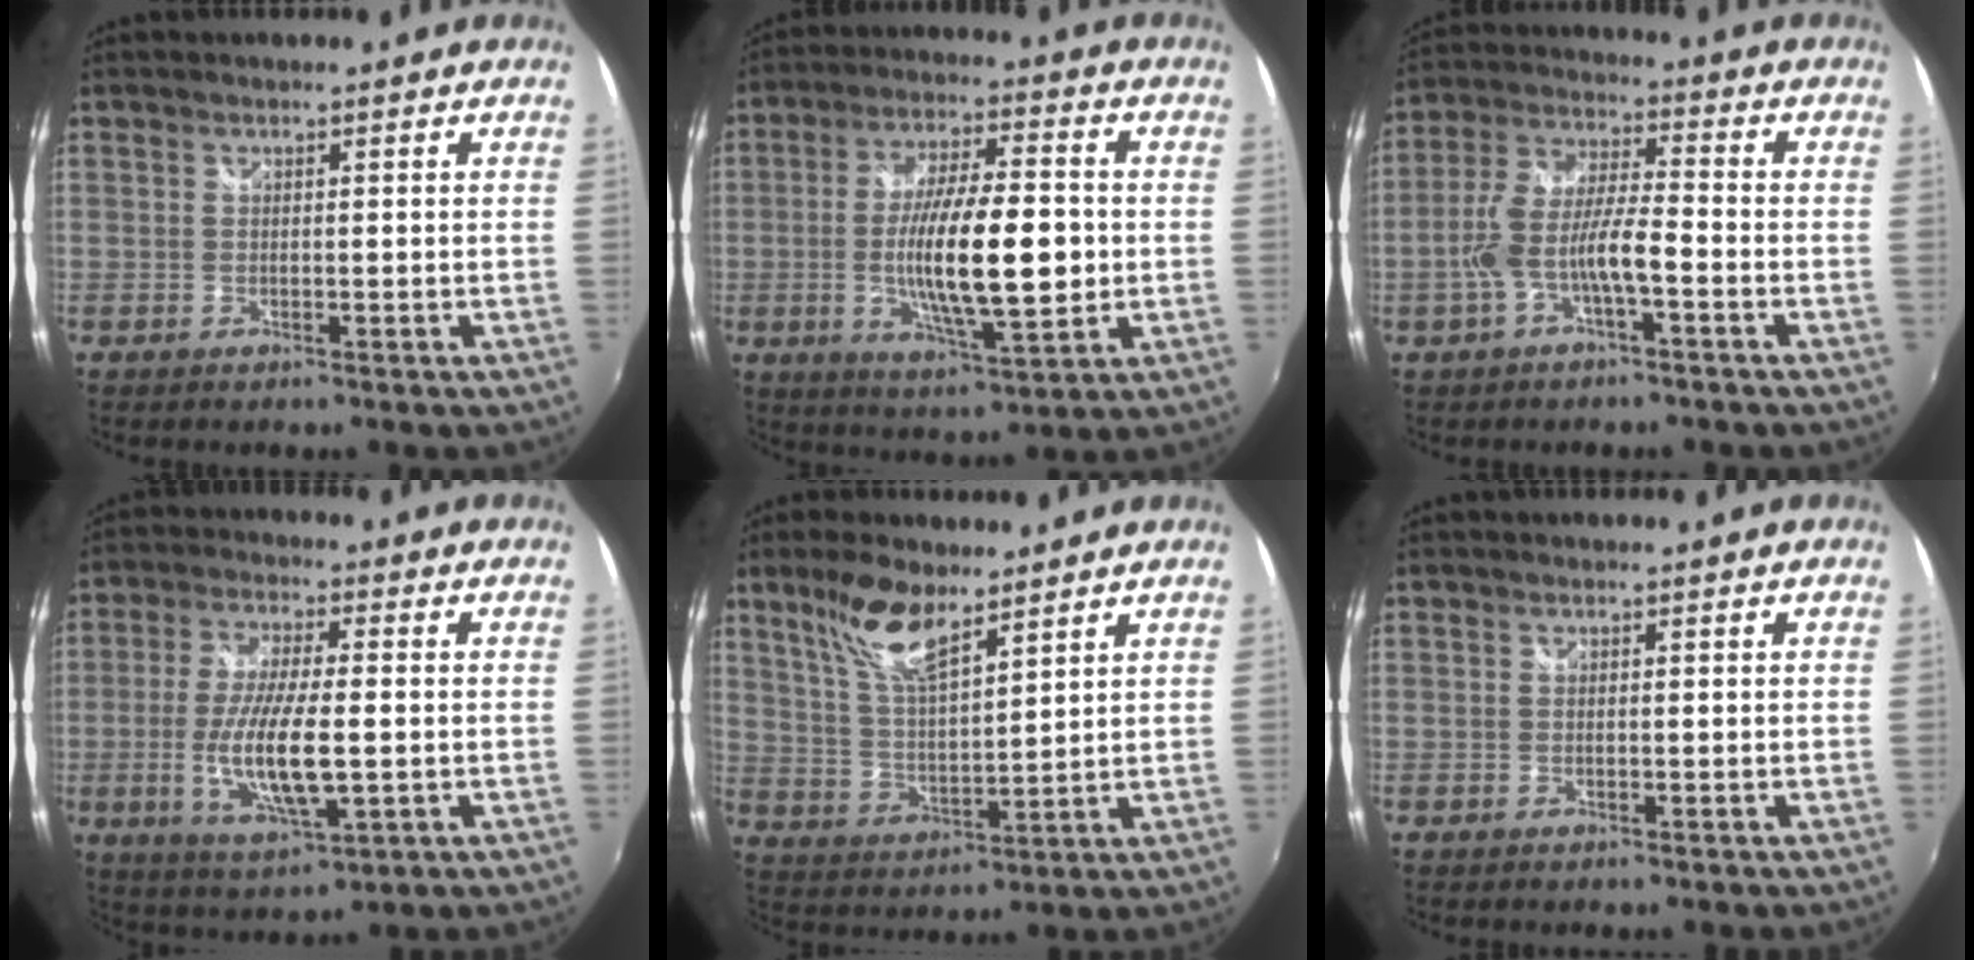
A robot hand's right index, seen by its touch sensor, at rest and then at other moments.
{"total": 16.0, "force": [-1.8, 3.9, 15.5], "torque": [-0.282, -0.010, -0.027]}
{"total": 9.1, "force": [-3.3, 2.0, 8.2], "torque": [-0.179, 0.007, -0.059]}
{"total": 12.9, "force": [-2.2, 3.3, 12.3], "torque": [-0.241, -0.017, -0.037]}
{"total": 10.4, "force": [7.3, 3.0, 6.8], "torque": [-0.132, 0.007, 0.147]}
{"total": 0.0}